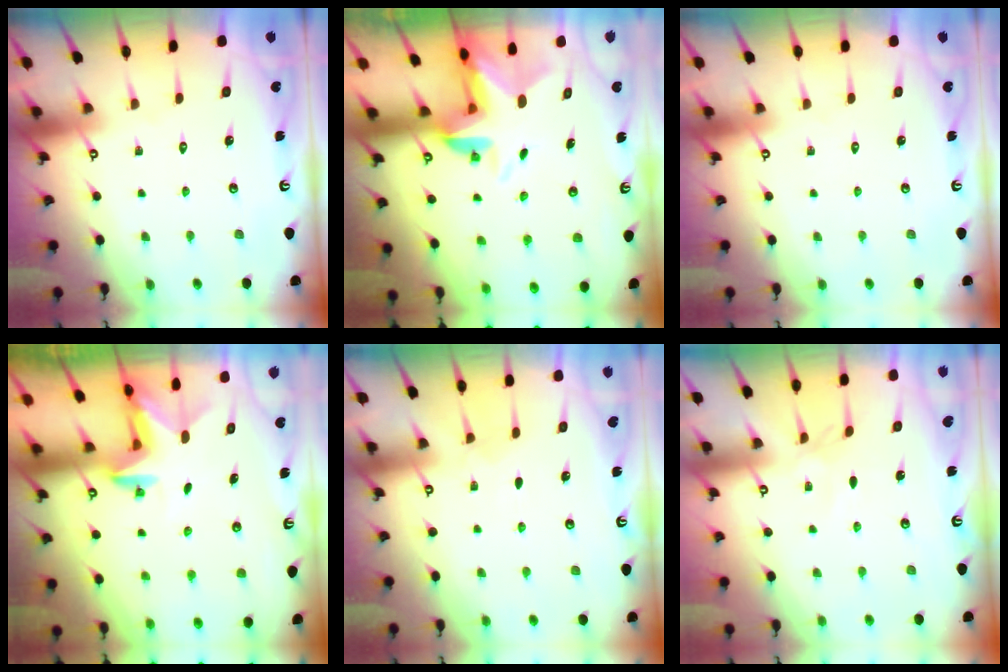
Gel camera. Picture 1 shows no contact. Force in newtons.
{"total": 5.0, "press": 4.9, "slide": 0.3}
{"total": 0.0}
{"total": 2.3, "press": 2.3, "slide": 0.4}
{"total": 2.4, "press": 2.4, "slide": 0.3}
{"total": 2.2, "press": 2.2, "slide": 0.3}